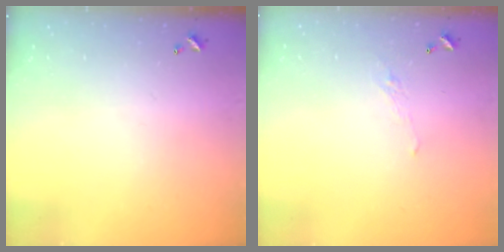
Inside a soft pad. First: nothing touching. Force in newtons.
{"total": 1.6, "press": 1.5, "slide": 0.7}